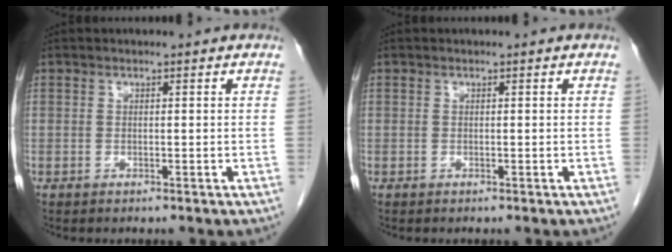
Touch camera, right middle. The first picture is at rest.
{"total": 0.0}